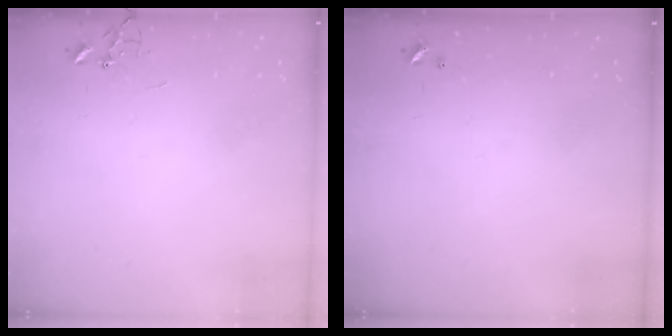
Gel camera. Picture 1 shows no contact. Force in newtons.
{"total": 0.0}